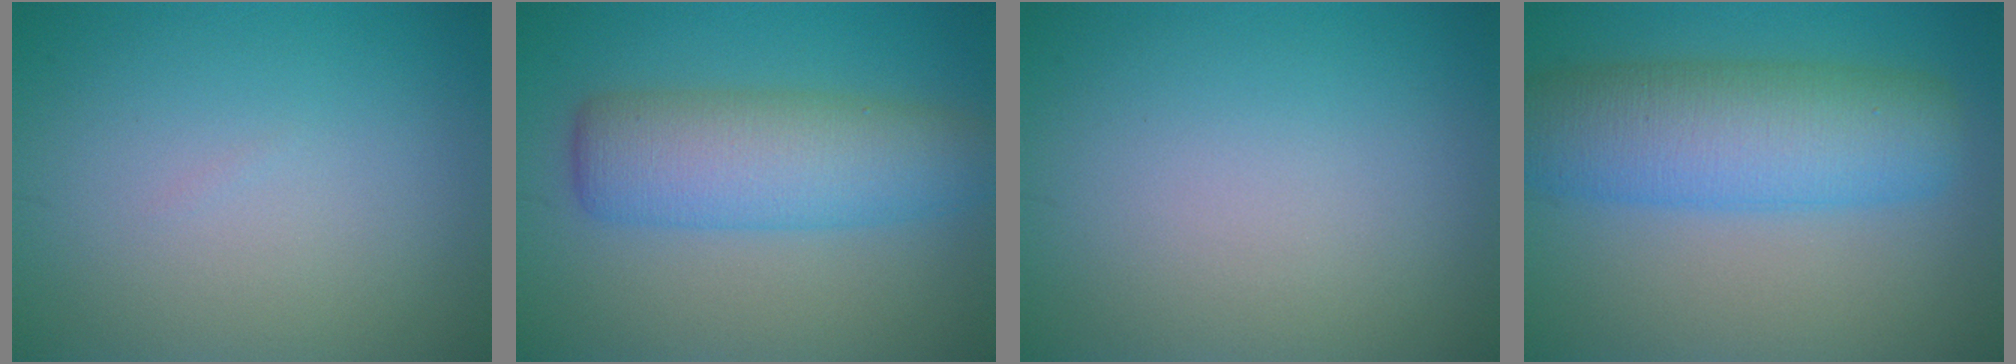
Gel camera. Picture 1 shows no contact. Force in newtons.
{"total": 6.7, "press": 6.7, "slide": 0.2}
{"total": 0.0}
{"total": 8.4, "press": 8.4, "slide": 0.2}